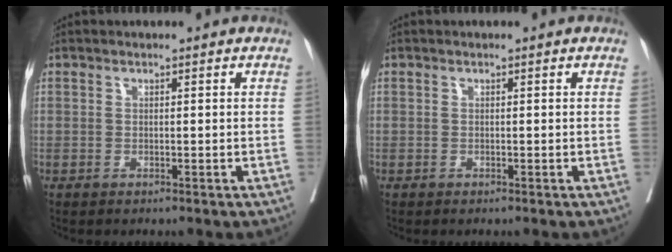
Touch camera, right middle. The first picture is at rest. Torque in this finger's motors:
{"motor_torque": [-0.06, 0.11, -0.03, -0.01]}